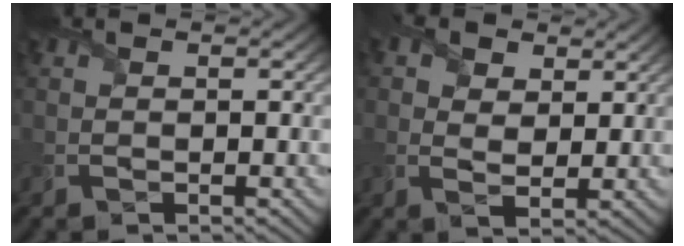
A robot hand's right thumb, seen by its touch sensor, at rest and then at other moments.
{"total": 4.1, "force": [2.2, 2.6, 2.3], "torque": [-0.061, -0.001, 0.030]}